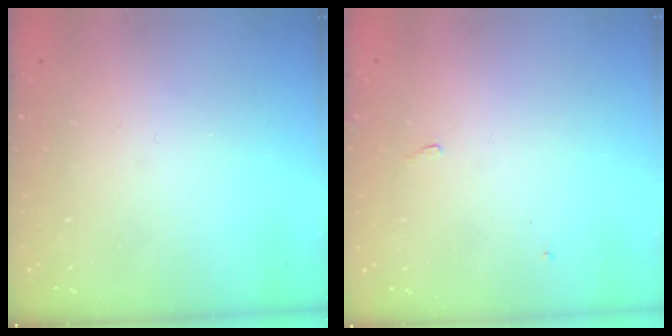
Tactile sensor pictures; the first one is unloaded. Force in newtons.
{"total": 1.6, "press": 1.6, "slide": 0.3}